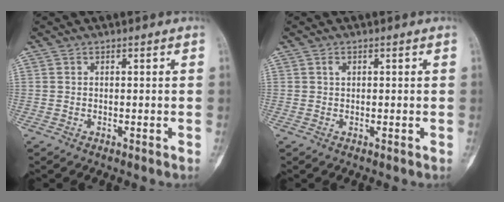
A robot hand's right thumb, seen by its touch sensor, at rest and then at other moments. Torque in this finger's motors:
{"motor_torque": [-0.24, 0.50, 0.01, 0.17, -0.09]}